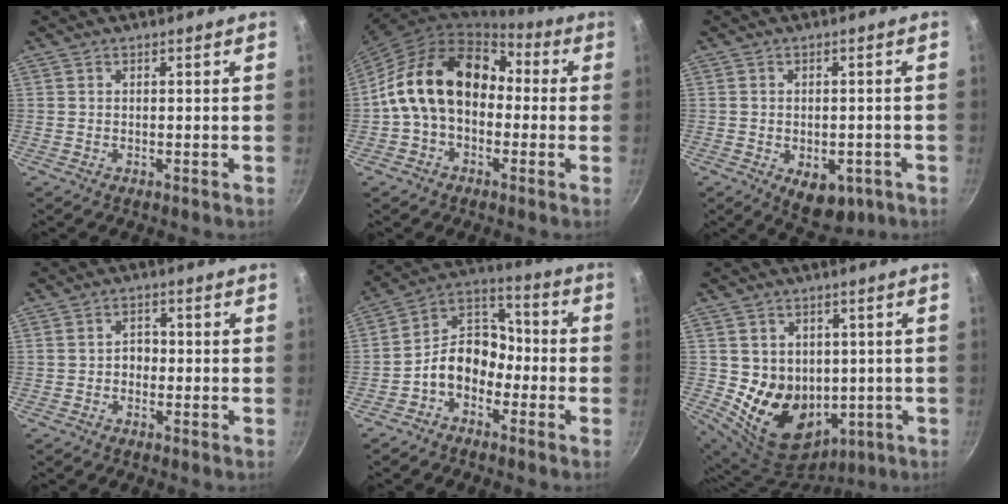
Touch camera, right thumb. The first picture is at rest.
{"total": 17.1, "force": [0.1, 12.3, 11.9], "torque": [-0.172, 0.052, -0.013]}
{"total": 8.3, "force": [-3.1, 5.1, 5.7], "torque": [-0.046, 0.008, -0.029]}
{"total": 2.6, "force": [-0.7, 2.1, 1.4], "torque": [-0.002, 0.011, -0.013]}
{"total": 10.7, "force": [-4.1, 7.9, 5.9], "torque": [-0.058, 0.061, -0.099]}
{"total": 15.1, "force": [-0.2, 12.5, 8.6], "torque": [-0.116, -0.021, 0.027]}